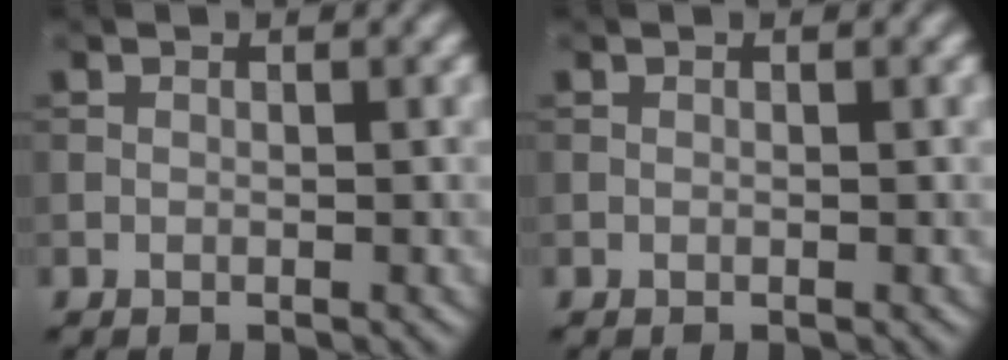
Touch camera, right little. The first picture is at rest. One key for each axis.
{"total": 0.0}